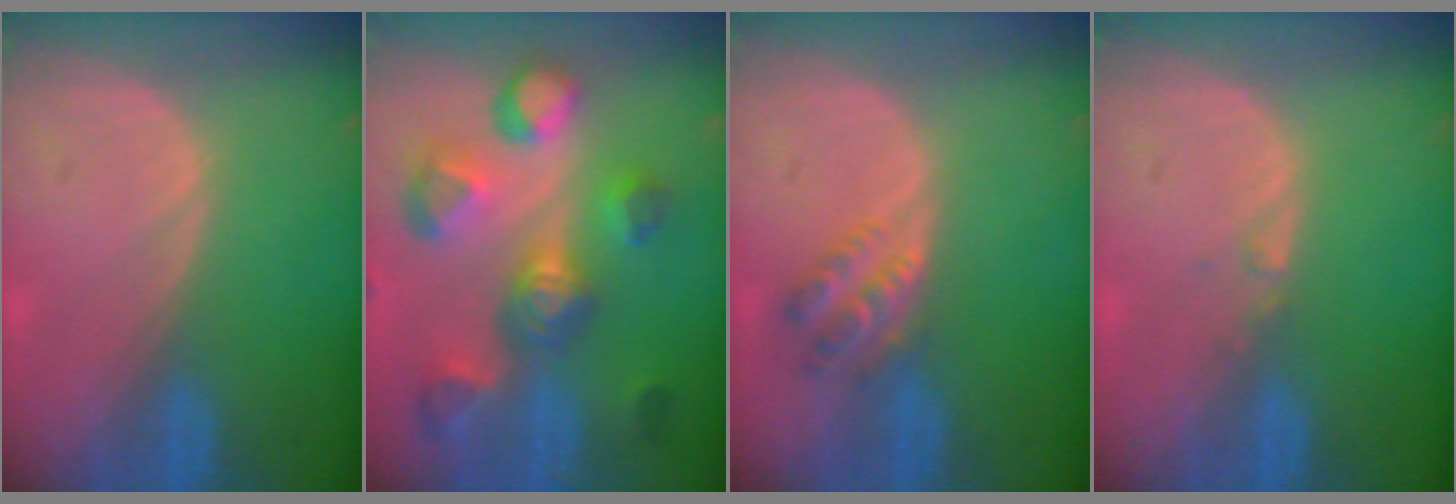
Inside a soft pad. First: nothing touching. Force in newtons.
{"total": 11.1, "press": 10.0, "slide": 4.8}
{"total": 4.6, "press": 3.8, "slide": 2.5}
{"total": 0.6, "press": 0.6, "slide": 0.2}